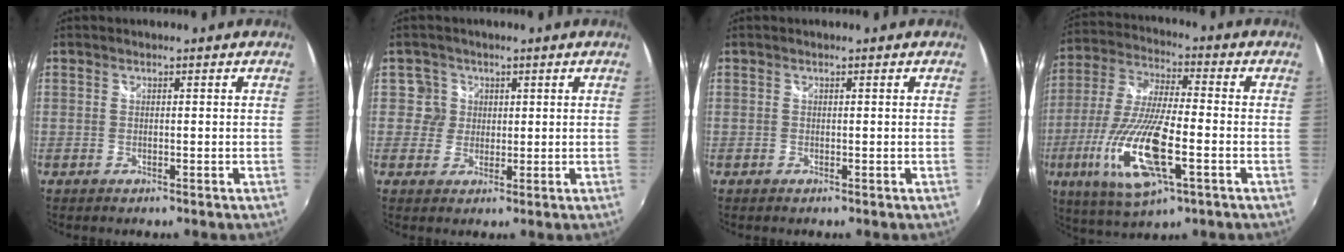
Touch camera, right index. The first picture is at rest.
{"total": 3.5, "force": [0.8, 3.4, -0.2], "torque": [0.023, 0.015, 0.009]}
{"total": 0.0}
{"total": 18.7, "force": [-6.3, 5.0, 16.9], "torque": [-0.353, -0.029, -0.120]}